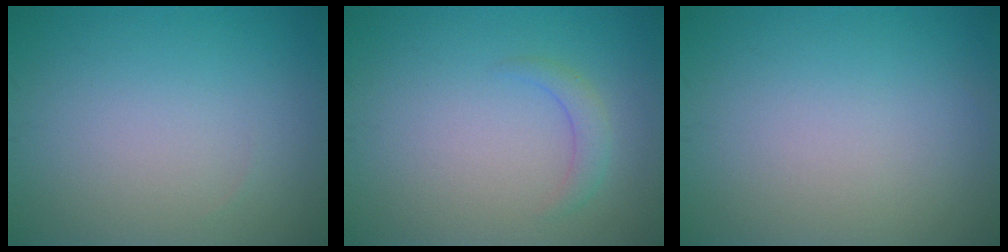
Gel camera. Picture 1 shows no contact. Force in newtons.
{"total": 1.5, "press": 1.5, "slide": 0.1}
{"total": 0.0}